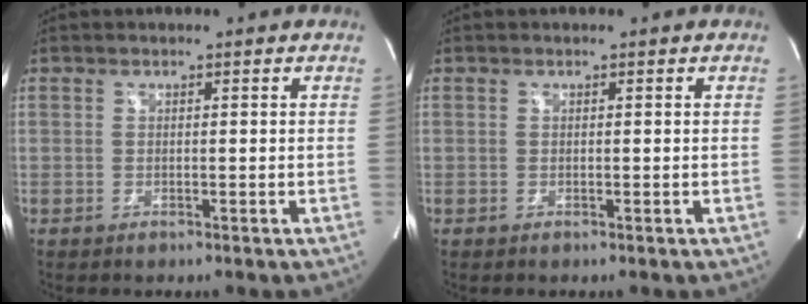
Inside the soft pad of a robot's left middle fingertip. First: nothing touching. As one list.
[{"total": 0.0}]